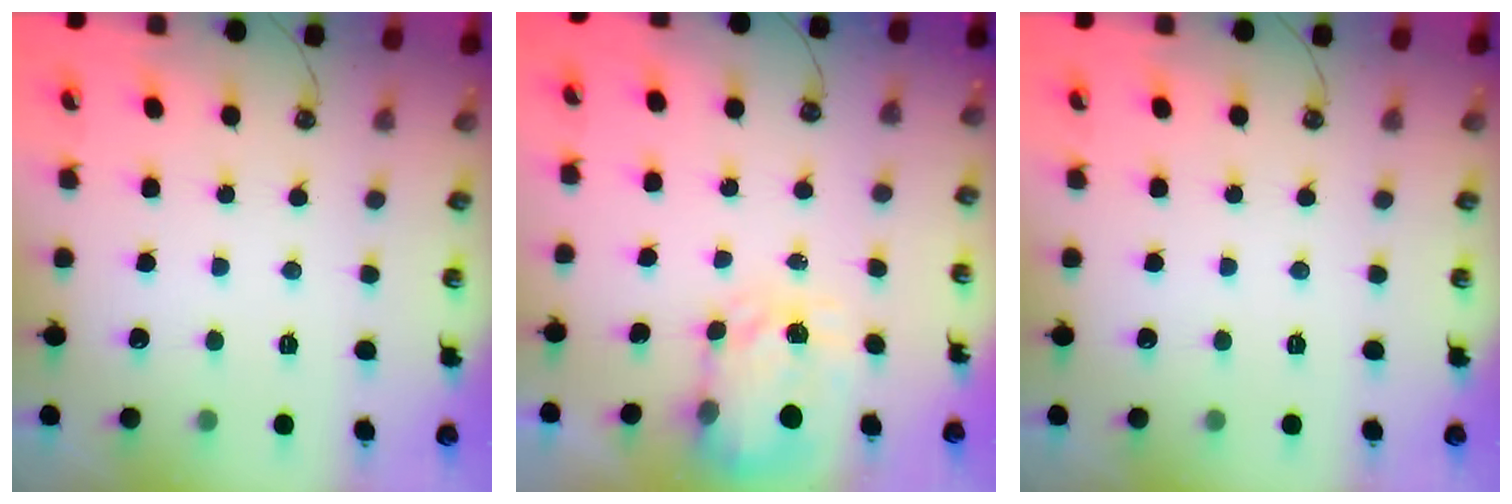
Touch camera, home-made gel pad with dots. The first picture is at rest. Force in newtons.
{"total": 3.9, "press": 3.8, "slide": 0.6}
{"total": 0.0}